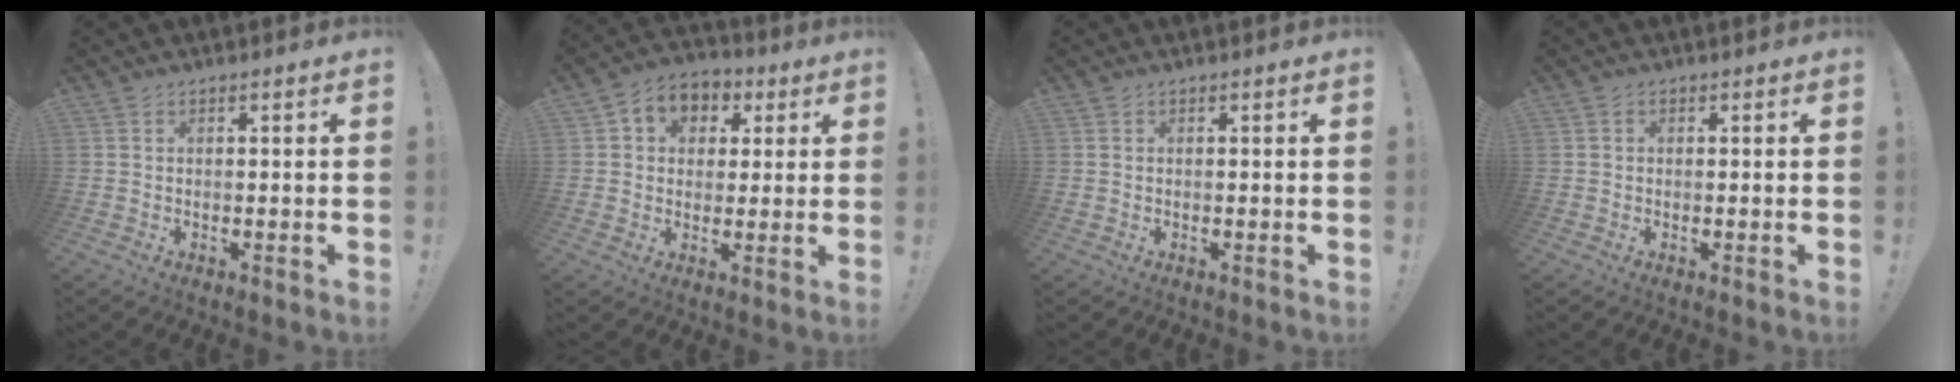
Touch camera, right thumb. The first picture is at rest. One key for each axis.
{"total": 7.0, "fx": 1.4, "fy": 6.3, "fz": 2.6, "tx": -0.028, "ty": -0.003, "tz": 0.032}
{"total": 0.0}
{"total": 0.7, "fx": 0.1, "fy": 0.7, "fz": 0.1, "tx": -0.005, "ty": 0.004, "tz": 0.003}